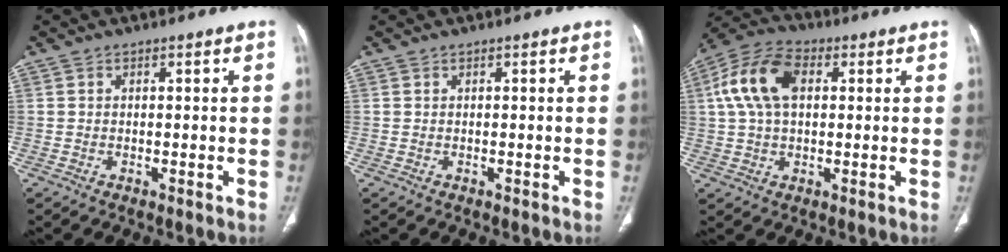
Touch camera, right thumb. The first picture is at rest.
{"total": 0.0}
{"total": 12.4, "force": [2.7, 7.6, 9.4], "torque": [-0.188, 0.025, 0.044]}